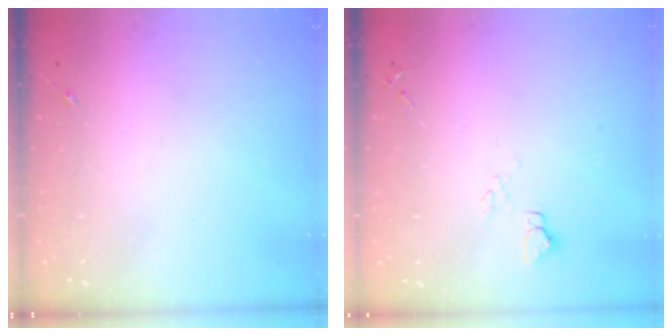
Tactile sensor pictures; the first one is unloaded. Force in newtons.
{"total": 4.6, "press": 4.6, "slide": 0.5}